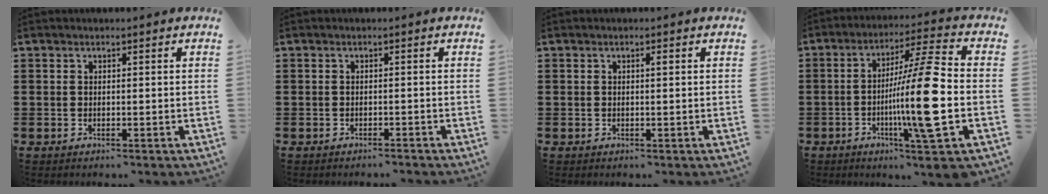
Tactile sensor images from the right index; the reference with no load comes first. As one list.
[{"total": 0.7, "force": [-0.7, -0.1, 0.2], "torque": [-0.006, -0.003, -0.014]}, {"total": 0.7, "force": [0.2, 0.2, 0.6], "torque": [-0.012, 0.002, 0.003]}, {"total": 14.9, "force": [-2.9, 0.2, 14.6], "torque": [-0.251, -0.013, -0.060]}]